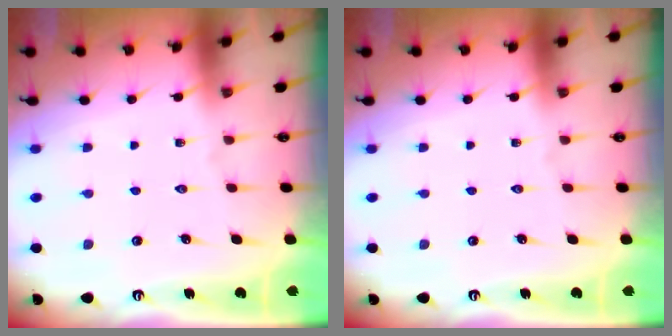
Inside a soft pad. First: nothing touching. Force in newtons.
{"total": 0.0}